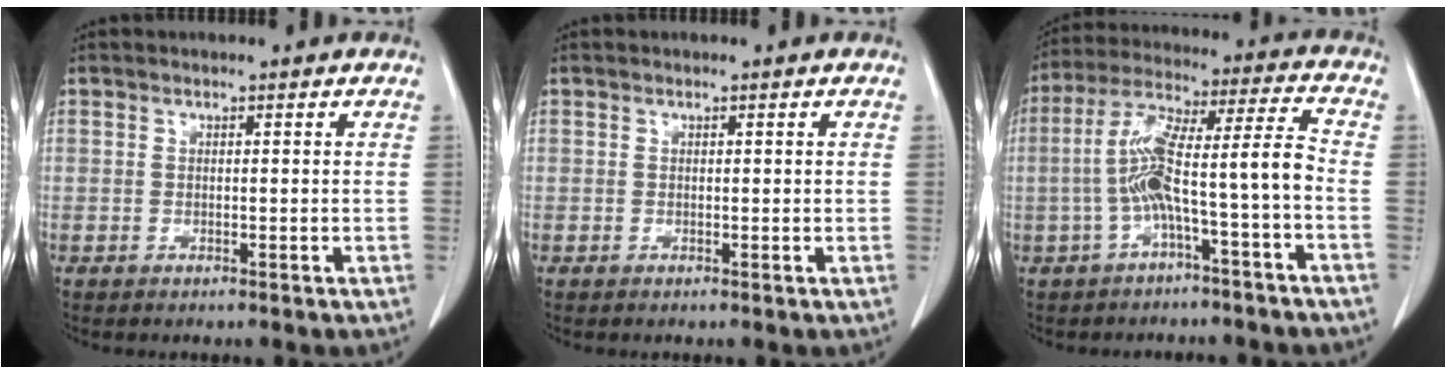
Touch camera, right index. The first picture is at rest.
{"total": 0.0}
{"total": 10.6, "force": [-3.0, 0.1, 10.2], "torque": [-0.196, 0.036, -0.052]}